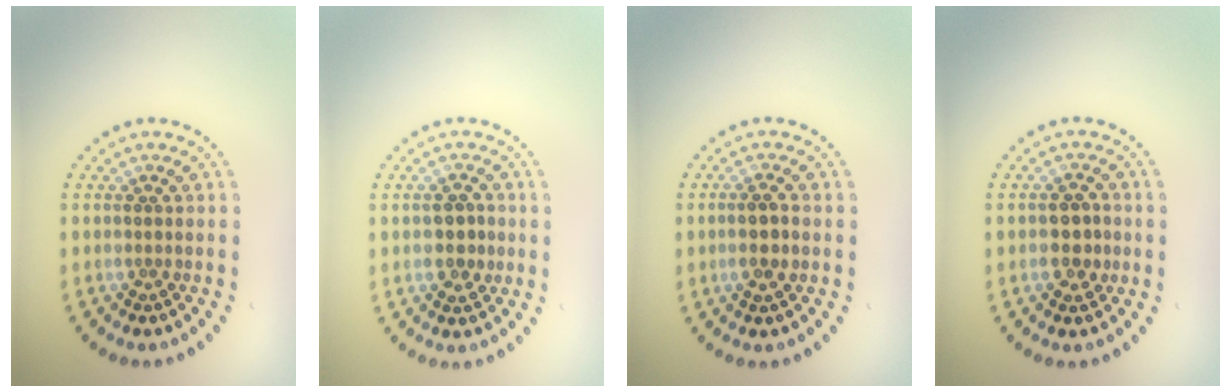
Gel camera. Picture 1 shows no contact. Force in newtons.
{"total": 2.3, "press": 2.3, "slide": 0.2}
{"total": 2.2, "press": 2.1, "slide": 0.6}
{"total": 2.3, "press": 2.3, "slide": 0.4}